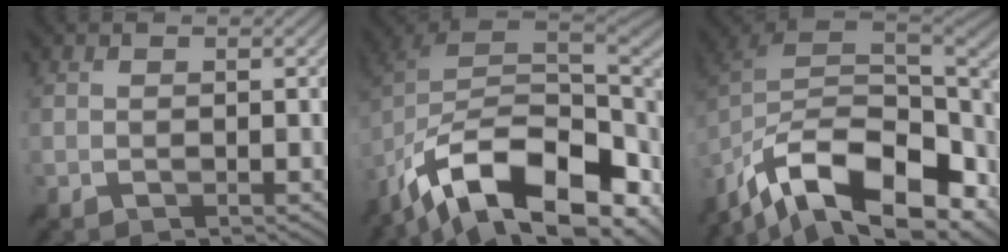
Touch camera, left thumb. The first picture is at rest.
{"total": 16.6, "force": [-8.6, 8.3, 11.5], "torque": [-0.249, -0.019, -0.141]}
{"total": 16.8, "force": [-10.0, 8.2, 10.7], "torque": [-0.247, -0.030, -0.161]}